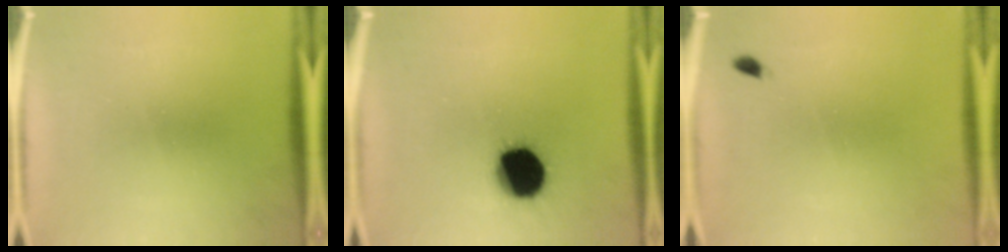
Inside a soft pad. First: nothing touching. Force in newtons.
{"total": 17.4}
{"total": 0.7}